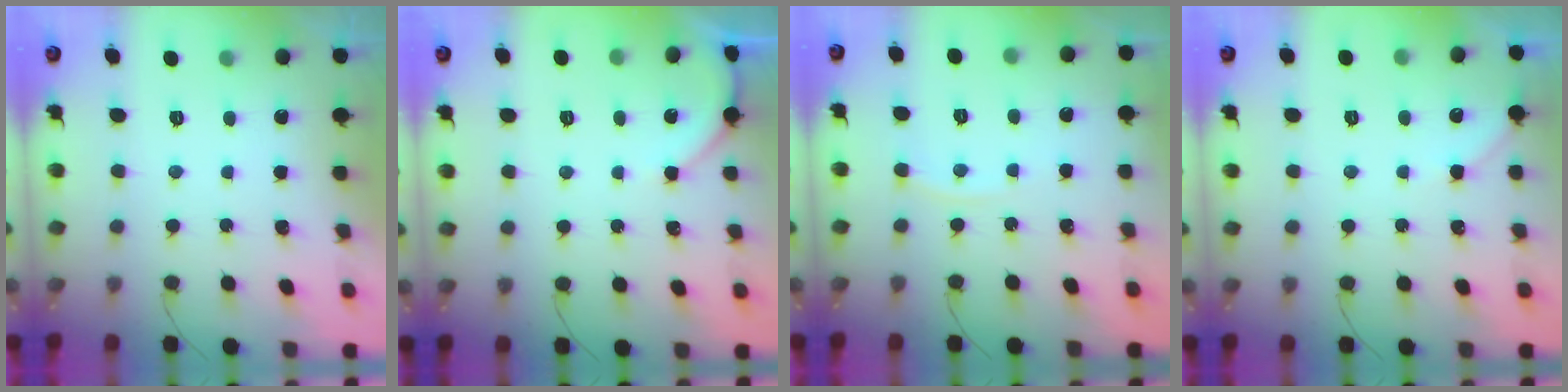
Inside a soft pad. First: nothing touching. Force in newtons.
{"total": 4.0, "press": 3.9, "slide": 0.7}
{"total": 3.9, "press": 3.8, "slide": 0.6}
{"total": 3.5, "press": 3.5, "slide": 0.5}